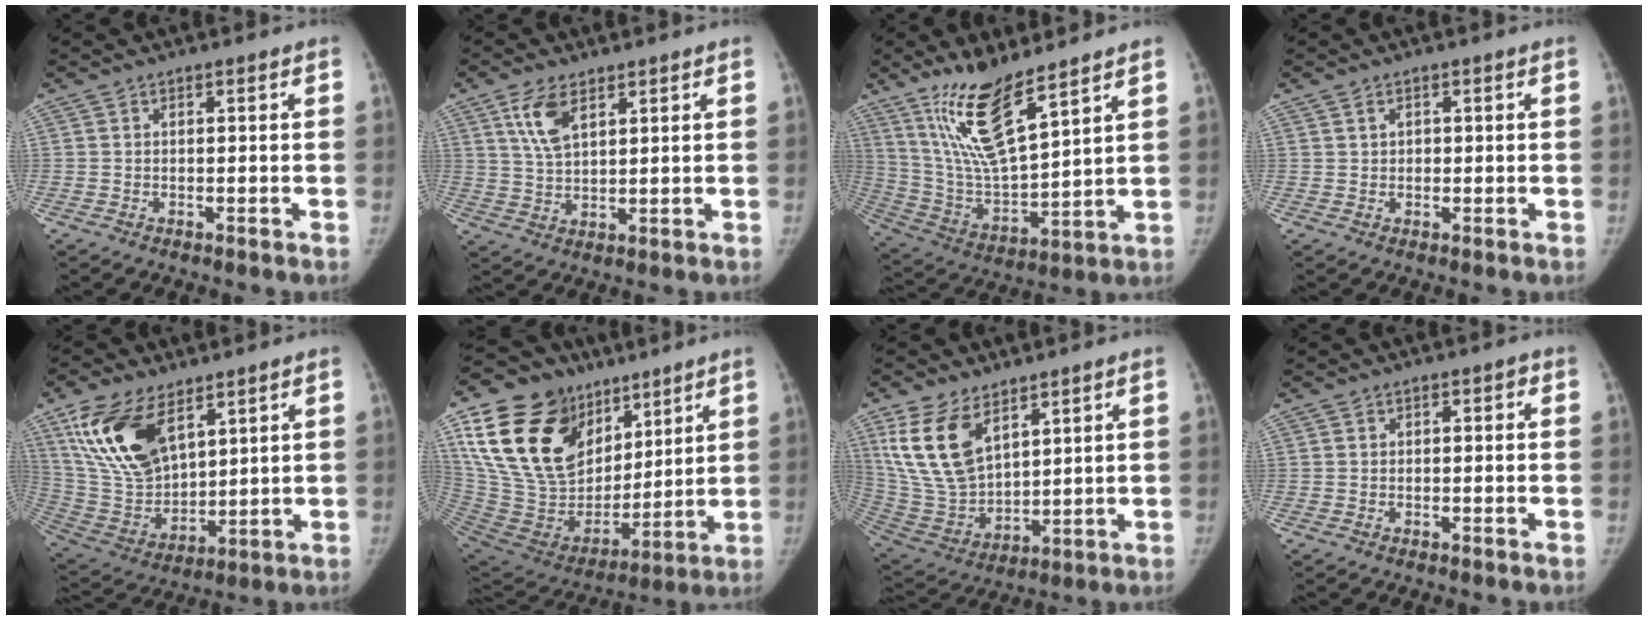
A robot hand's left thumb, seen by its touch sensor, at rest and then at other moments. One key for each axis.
{"total": 6.7, "fx": 3.5, "fy": 3.3, "fz": 4.6, "tx": -0.082, "ty": -0.015, "tz": 0.074}
{"total": 15.8, "fx": 10.6, "fy": 3.8, "fz": 11.1, "tx": -0.198, "ty": -0.067, "tz": 0.220}
{"total": 1.4, "fx": 0.5, "fy": 1.2, "fz": 0.6, "tx": -0.001, "ty": -0.001, "tz": 0.007}
{"total": 17.9, "fx": 9.1, "fy": 9.7, "fz": 12.0, "tx": -0.208, "ty": -0.036, "tz": 0.189}
{"total": 28.8, "fx": 14.2, "fy": 18.8, "fz": 16.6, "tx": -0.296, "ty": -0.014, "tz": 0.275}
{"total": 15.7, "fx": 8.1, "fy": 9.0, "fz": 10.0, "tx": -0.176, "ty": -0.035, "tz": 0.179}
{"total": 1.1, "fx": -0.3, "fy": 1.0, "fz": 0.5, "tx": 0.002, "ty": 0.005, "tz": -0.011}